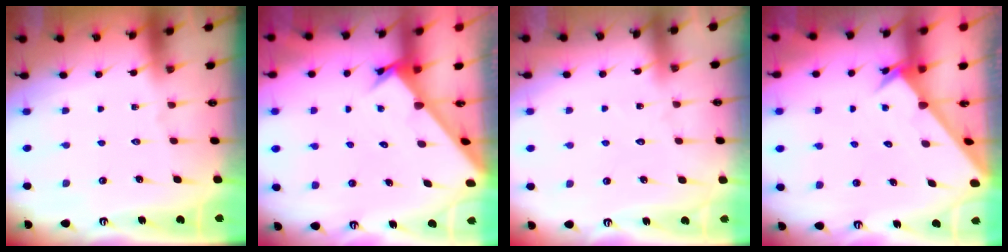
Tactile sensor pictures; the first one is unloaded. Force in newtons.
{"total": 2.7, "press": 2.7, "slide": 0.3}
{"total": 5.8, "press": 5.7, "slide": 0.5}
{"total": 2.5, "press": 2.5, "slide": 0.2}